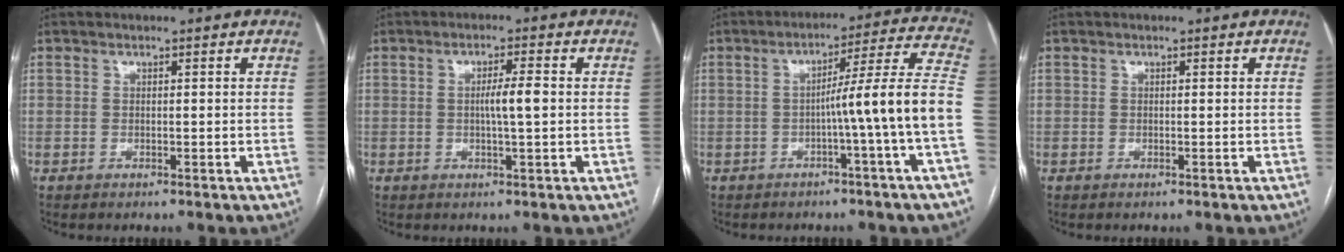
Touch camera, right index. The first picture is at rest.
{"total": 3.6, "force": [0.0, 0.0, 3.6], "torque": [-0.066, -0.001, 0.000]}
{"total": 11.5, "force": [-2.9, -2.4, 10.9], "torque": [-0.145, 0.022, -0.043]}
{"total": 0.0}